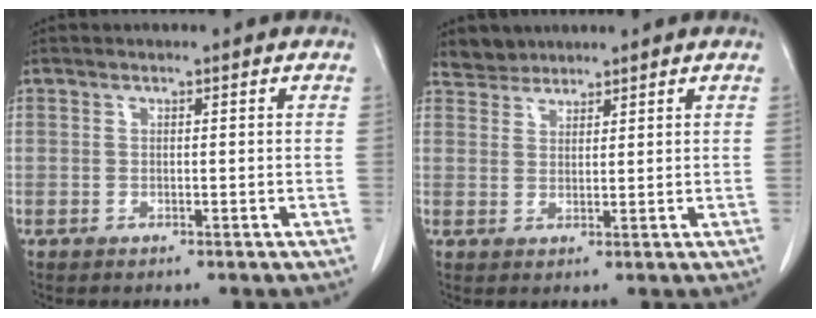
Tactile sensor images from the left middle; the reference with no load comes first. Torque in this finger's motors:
{"motor_torque": [0.20, -0.28, -0.03, -0.01]}